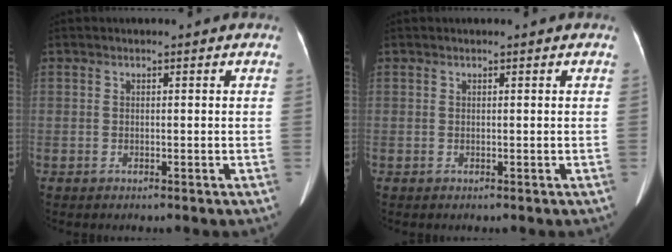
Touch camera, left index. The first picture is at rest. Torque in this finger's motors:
{"motor_torque": [0.11, 0.08, 0.02, 0.02]}